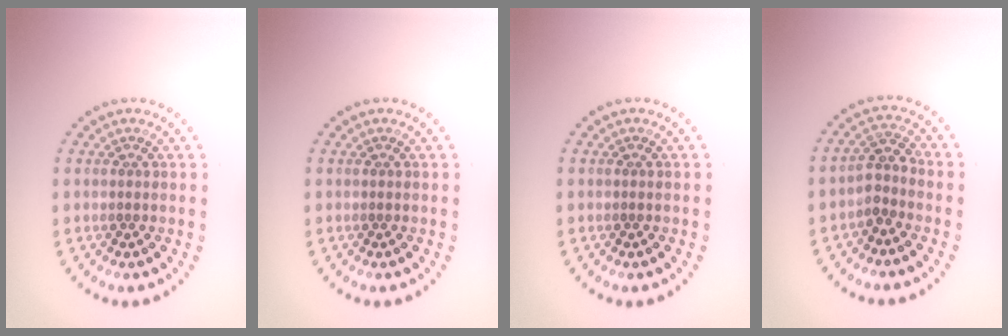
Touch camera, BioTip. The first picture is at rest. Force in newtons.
{"total": 0.0}
{"total": 0.0}
{"total": 2.1, "press": 1.7, "slide": 1.3}